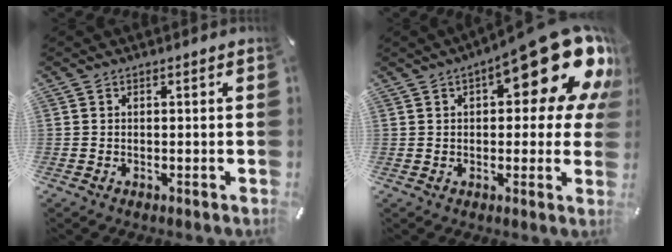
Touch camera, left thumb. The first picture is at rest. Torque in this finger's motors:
{"motor_torque": [2.51, 2.50, 1.62, -1.15, 0.30]}